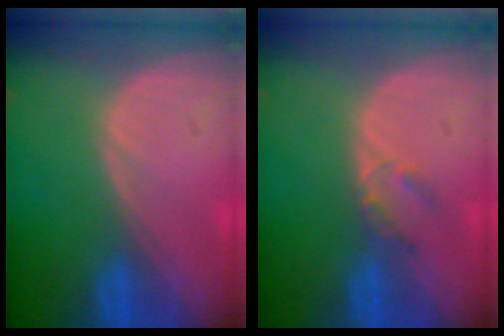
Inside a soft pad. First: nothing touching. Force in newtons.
{"total": 2.3, "press": 2.0, "slide": 1.1}